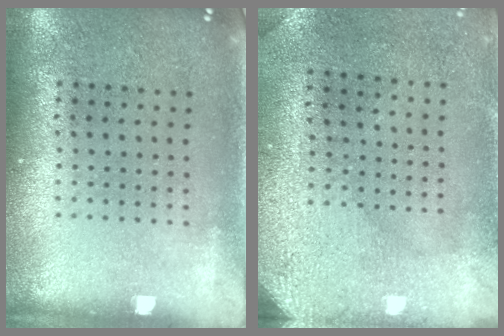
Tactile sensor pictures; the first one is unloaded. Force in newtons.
{"total": 3.0, "press": 2.4, "slide": 1.7}